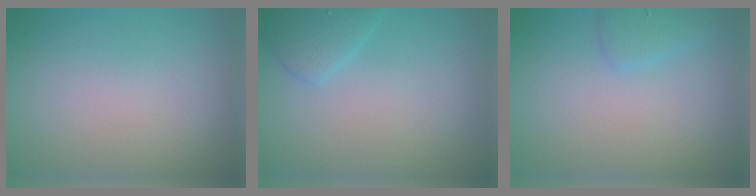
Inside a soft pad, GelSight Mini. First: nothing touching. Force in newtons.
{"total": 2.1, "press": 2.1, "slide": 0.2}
{"total": 1.4, "press": 1.4, "slide": 0.2}